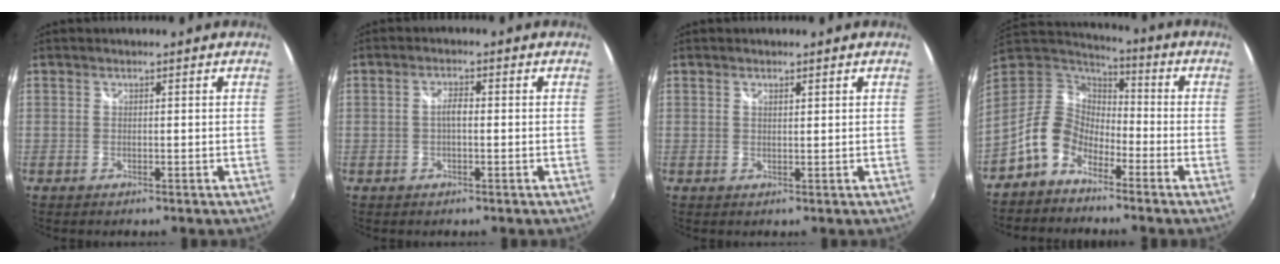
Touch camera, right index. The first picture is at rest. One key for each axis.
{"total": 2.1, "fx": -0.3, "fy": 0.8, "fz": 1.9, "tx": -0.036, "ty": 0.005, "tz": -0.007}
{"total": 0.9, "fx": 0.7, "fy": 0.2, "fz": 0.5, "tx": -0.007, "ty": 0.001, "tz": 0.011}
{"total": 10.3, "fx": -6.4, "fy": 6.8, "fz": 4.4, "tx": -0.092, "ty": 0.025, "tz": -0.132}